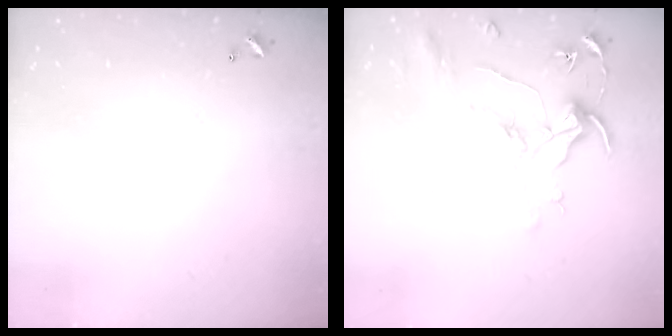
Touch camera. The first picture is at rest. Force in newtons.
{"total": 1.6, "press": 1.4, "slide": 0.7}